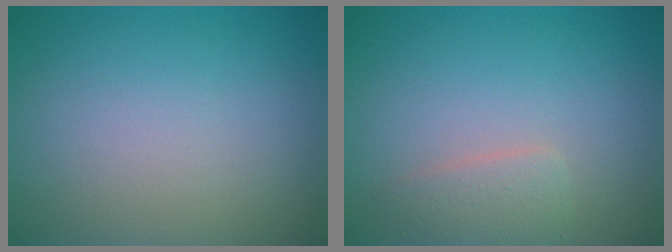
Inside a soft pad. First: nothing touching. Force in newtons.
{"total": 1.8, "press": 1.8, "slide": 0.0}